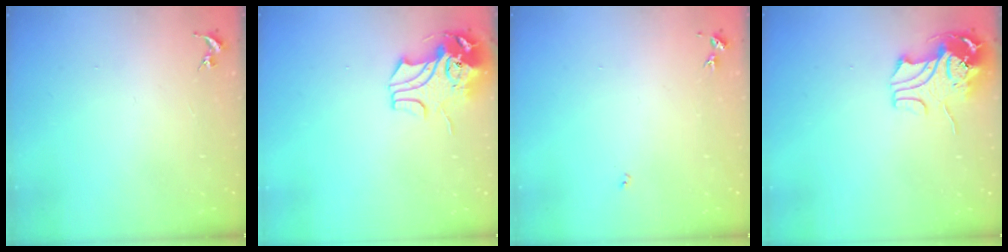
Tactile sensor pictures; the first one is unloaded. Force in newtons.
{"total": 9.6, "press": 9.5, "slide": 1.4}
{"total": 3.0, "press": 3.0, "slide": 0.4}
{"total": 10.6, "press": 10.6, "slide": 0.8}